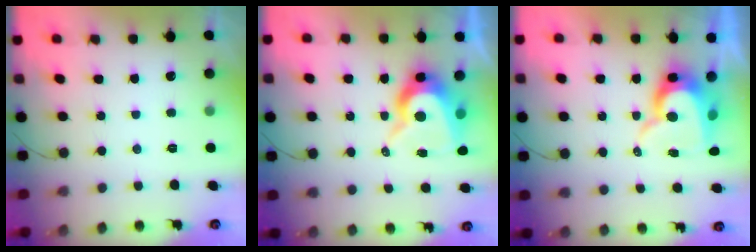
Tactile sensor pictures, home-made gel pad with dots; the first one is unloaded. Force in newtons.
{"total": 11.6, "press": 11.6, "slide": 0.9}
{"total": 11.2, "press": 11.1, "slide": 1.1}